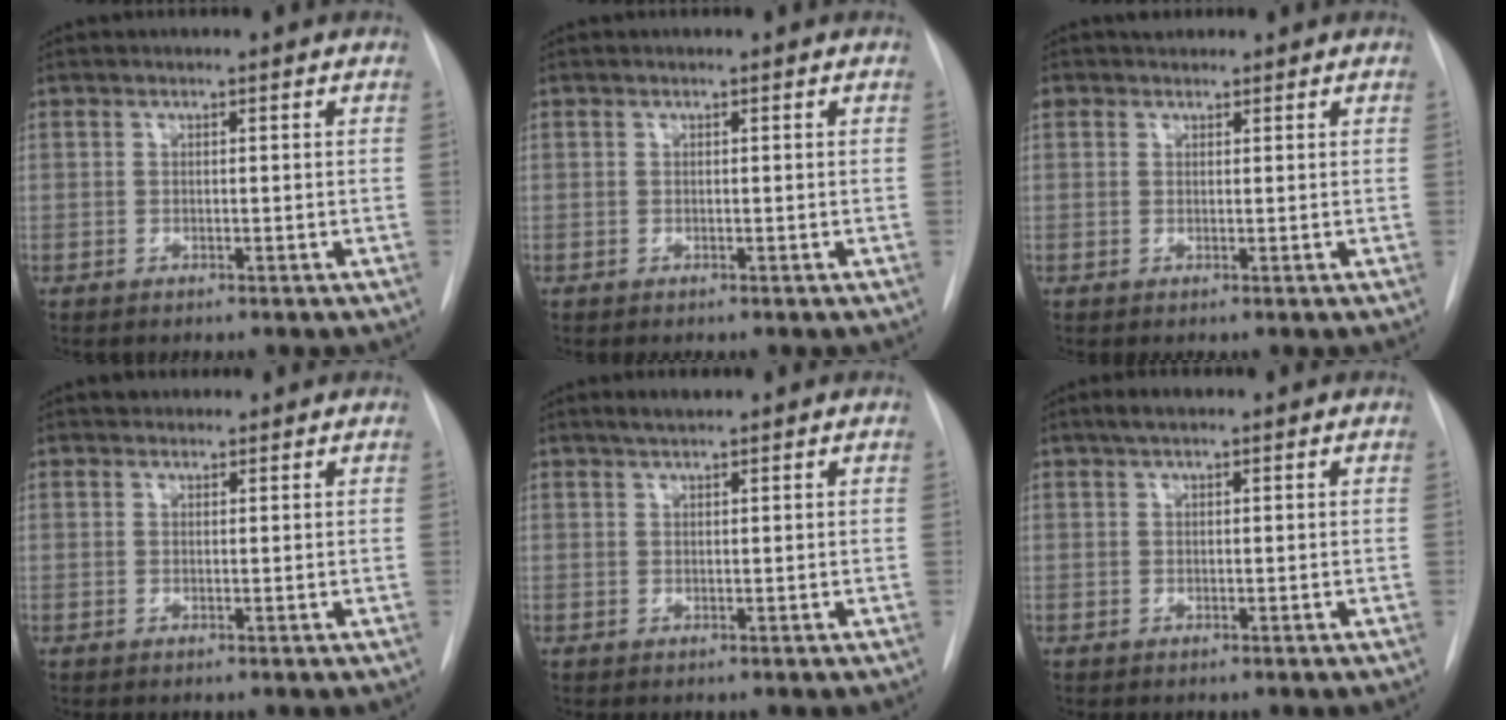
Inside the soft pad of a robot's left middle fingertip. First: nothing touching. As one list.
[{"total": 0.0}, {"total": 1.9, "force": [1.5, 1.2, 0.1], "torque": [-0.005, 0.018, 0.026]}, {"total": 1.2, "force": [1.0, 0.7, 0.0], "torque": [0.000, 0.009, 0.014]}, {"total": 1.7, "force": [1.4, 0.2, 0.9], "torque": [-0.022, 0.005, 0.028]}, {"total": 1.7, "force": [1.2, 0.5, 1.2], "torque": [-0.023, 0.015, 0.020]}]